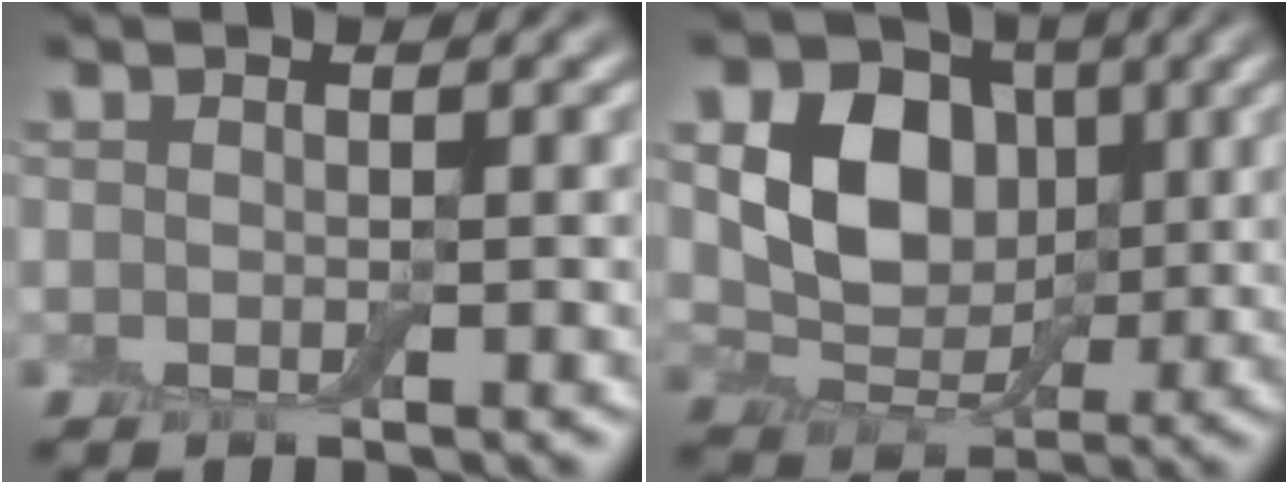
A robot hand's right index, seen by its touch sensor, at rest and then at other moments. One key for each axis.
{"total": 7.0, "fx": 1.7, "fy": 5.5, "fz": 4.0, "tx": -0.075, "ty": 0.003, "tz": 0.025}